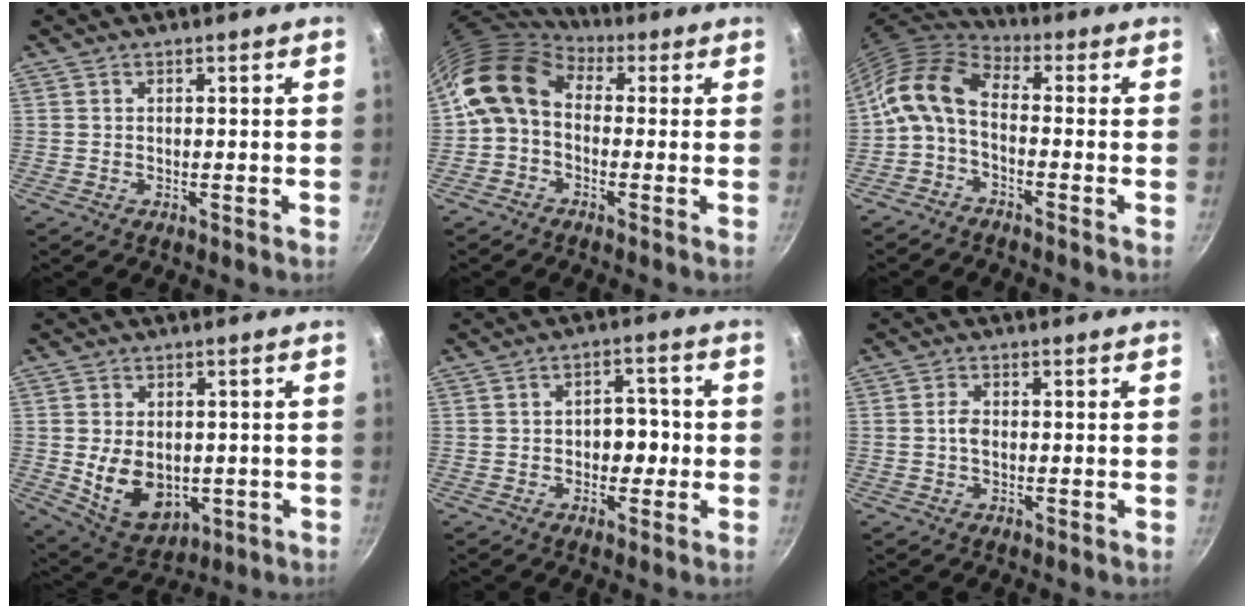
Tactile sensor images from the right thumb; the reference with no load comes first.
{"total": 11.6, "force": [0.4, 8.4, 8.0], "torque": [-0.147, 0.035, -0.010]}
{"total": 10.4, "force": [-1.8, 5.9, 8.4], "torque": [-0.162, 0.047, -0.053]}
{"total": 10.7, "force": [-1.3, 7.6, 7.4], "torque": [-0.096, -0.003, 0.002]}
{"total": 5.7, "force": [-0.7, 3.9, 4.0], "torque": [-0.028, 0.020, -0.016]}
{"total": 2.3, "force": [-0.2, 1.5, 1.8], "torque": [-0.033, 0.003, -0.006]}